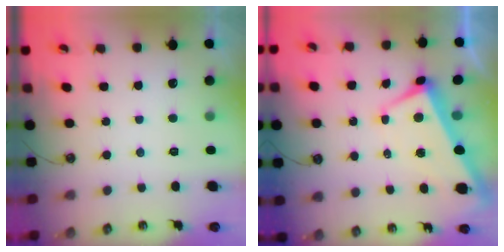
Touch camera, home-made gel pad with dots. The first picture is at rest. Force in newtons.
{"total": 1.6, "press": 1.2, "slide": 0.9}